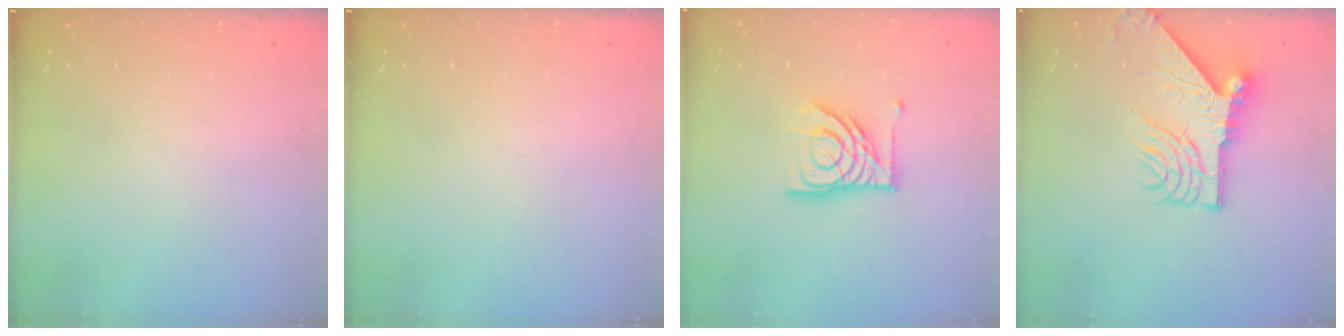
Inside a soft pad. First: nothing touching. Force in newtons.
{"total": 0.0}
{"total": 14.7, "press": 14.6, "slide": 1.7}
{"total": 13.8, "press": 13.8, "slide": 1.2}